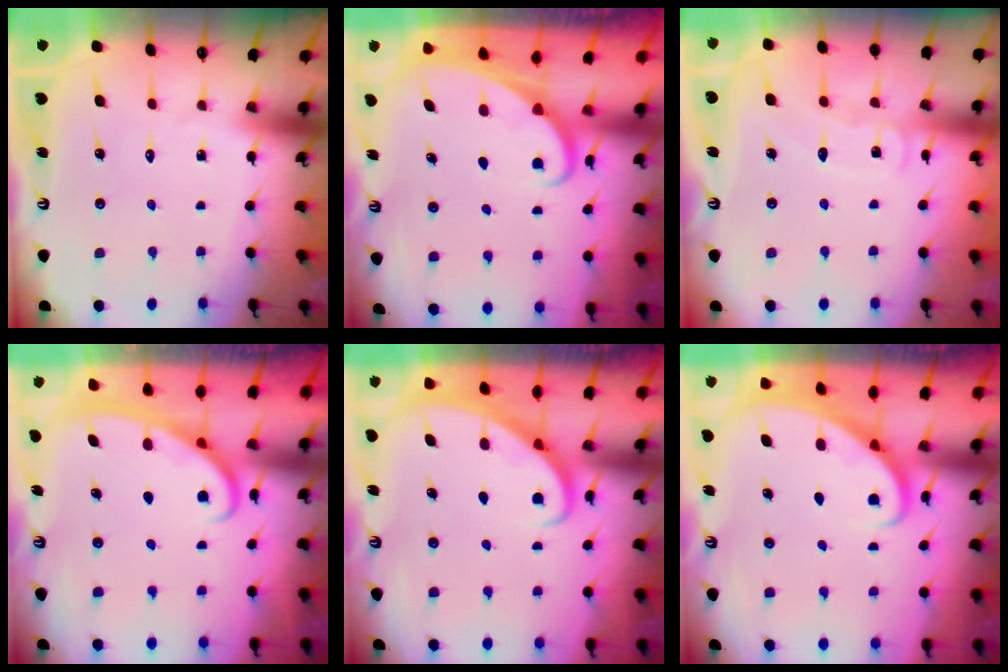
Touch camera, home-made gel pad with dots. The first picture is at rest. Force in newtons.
{"total": 1.6, "press": 1.6, "slide": 0.1}
{"total": 7.3, "press": 7.2, "slide": 0.6}
{"total": 2.8, "press": 2.8, "slide": 0.4}
{"total": 2.9, "press": 2.9, "slide": 0.2}
{"total": 2.4, "press": 2.4, "slide": 0.2}